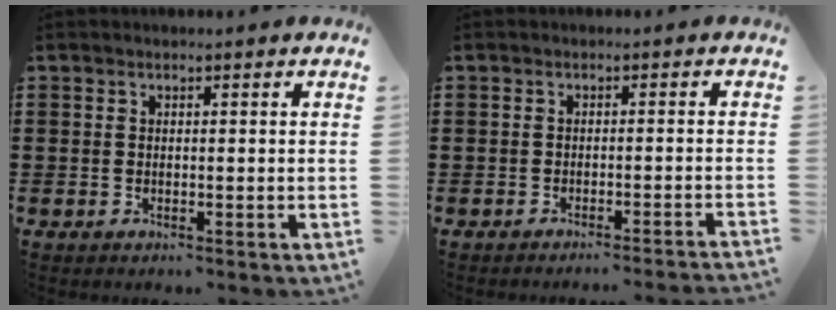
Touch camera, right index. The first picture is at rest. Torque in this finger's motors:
{"motor_torque": [-0.52, 0.65, -0.28, -0.03]}